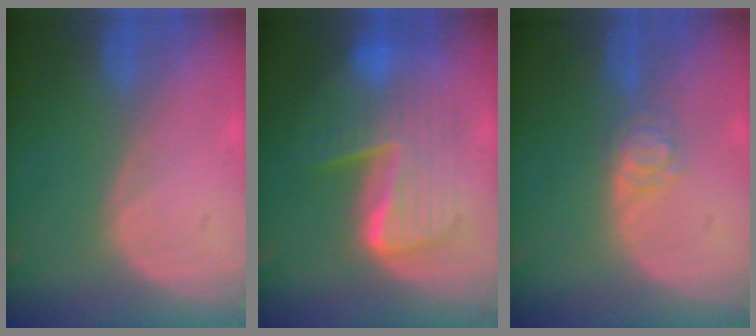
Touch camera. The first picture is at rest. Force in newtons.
{"total": 9.9, "press": 9.9, "slide": 1.0}
{"total": 2.9, "press": 2.9, "slide": 0.3}